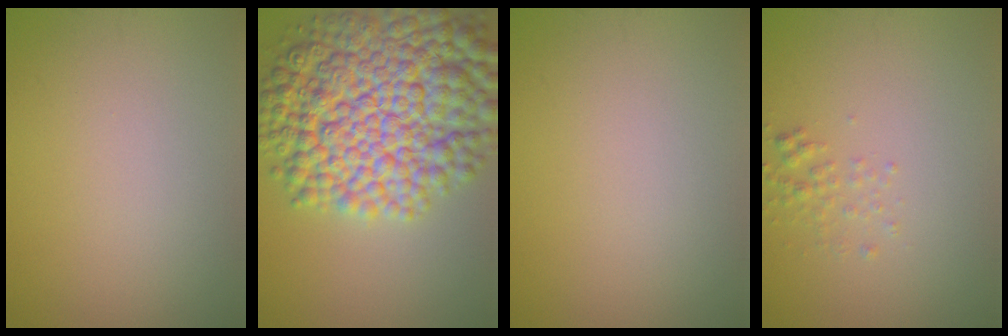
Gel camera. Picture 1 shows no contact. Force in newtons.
{"total": 13.6, "press": 13.6, "slide": 0.2}
{"total": 0.0}
{"total": 1.3, "press": 1.3, "slide": 0.0}